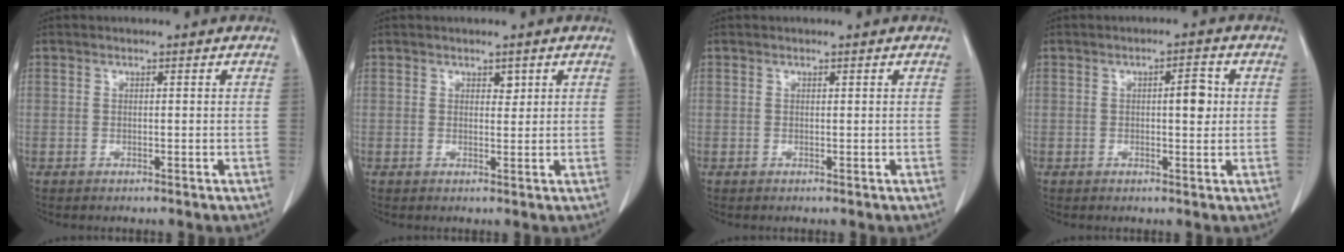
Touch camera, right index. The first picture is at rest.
{"total": 1.2, "force": [0.7, 0.7, 0.6], "torque": [-0.005, -0.004, 0.009]}
{"total": 0.0}
{"total": 3.5, "force": [0.5, 1.0, 3.3], "torque": [-0.047, 0.003, 0.005]}